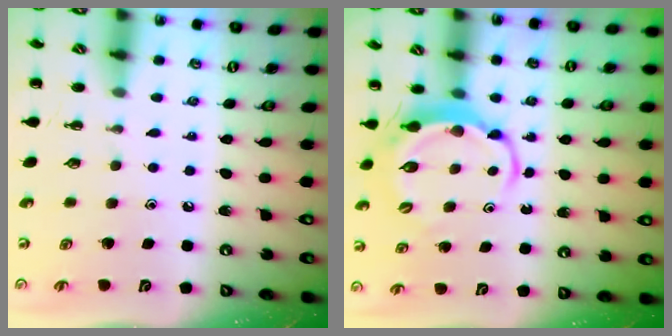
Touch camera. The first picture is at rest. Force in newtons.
{"total": 6.3, "press": 6.2, "slide": 1.0}